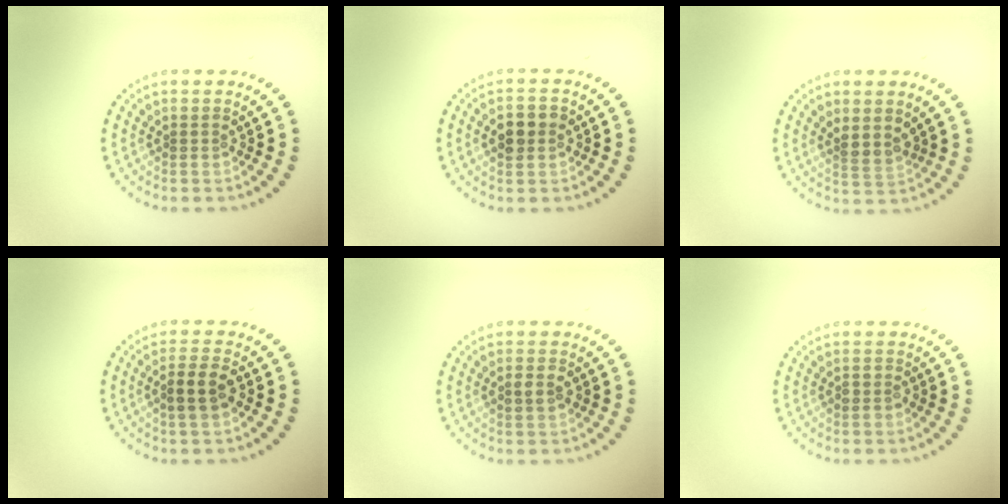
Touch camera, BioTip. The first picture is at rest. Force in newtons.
{"total": 2.4, "press": 2.4, "slide": 0.2}
{"total": 2.0, "press": 1.7, "slide": 1.1}
{"total": 2.5, "press": 2.3, "slide": 0.9}
{"total": 1.5, "press": 1.5, "slide": 0.1}
{"total": 0.9, "press": 0.9, "slide": 0.4}